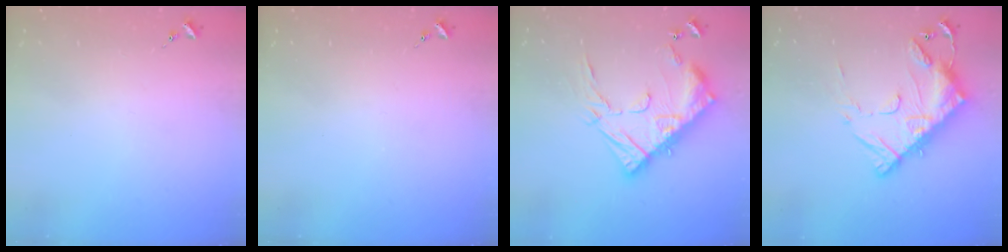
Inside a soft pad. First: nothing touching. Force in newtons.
{"total": 0.0}
{"total": 20.3, "press": 20.3, "slide": 1.1}
{"total": 16.8, "press": 16.7, "slide": 1.2}